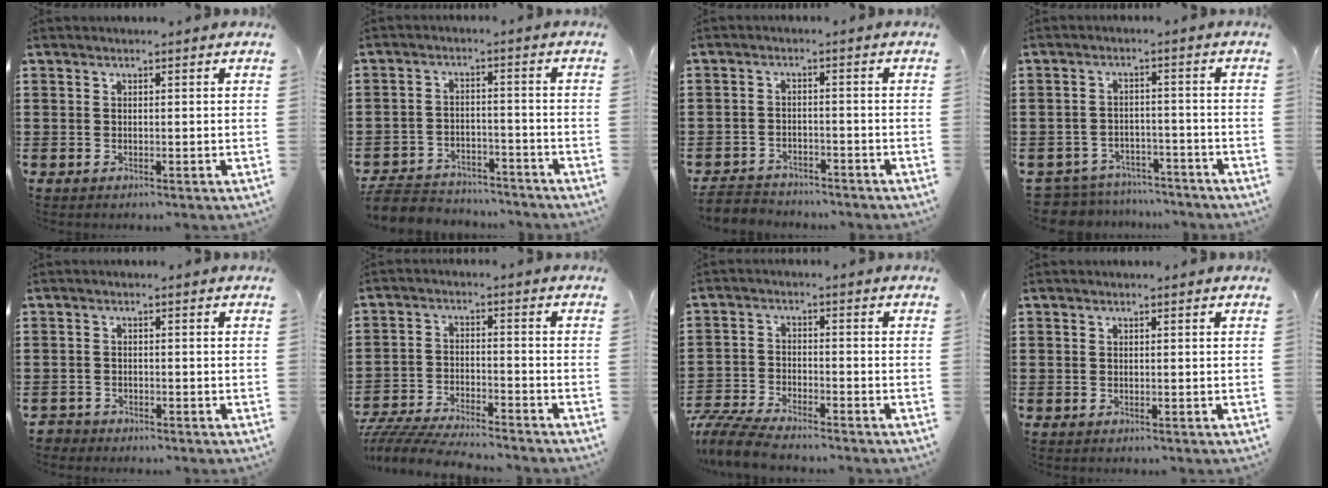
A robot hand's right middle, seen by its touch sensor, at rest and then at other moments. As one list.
[{"total": 5.1, "force": [-4.9, 1.2, 0.6], "torque": [-0.022, 0.008, -0.103]}, {"total": 3.2, "force": [-3.1, 0.7, -0.1], "torque": [-0.005, 0.003, -0.067]}, {"total": 4.3, "force": [-4.3, 0.8, -0.1], "torque": [-0.019, 0.001, -0.096]}, {"total": 1.5, "force": [-1.4, 0.4, -0.2], "torque": [-0.002, 0.000, -0.032]}, {"total": 5.9, "force": [-5.7, 0.4, 1.3], "torque": [-0.036, 0.000, -0.117]}, {"total": 6.0, "force": [-5.7, 0.6, 1.8], "torque": [-0.053, -0.004, -0.117]}, {"total": 0.0}]